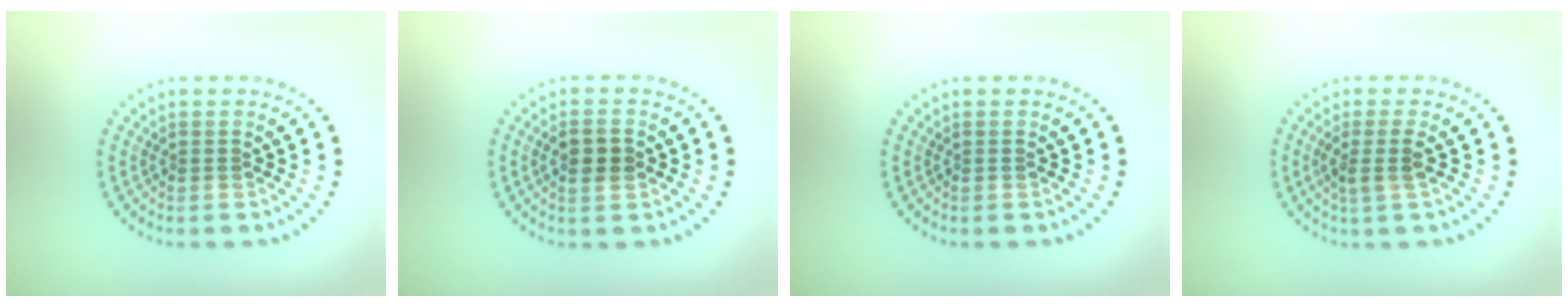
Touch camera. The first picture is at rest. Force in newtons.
{"total": 2.1, "press": 2.0, "slide": 0.2}
{"total": 0.0}
{"total": 2.0, "press": 1.6, "slide": 1.2}